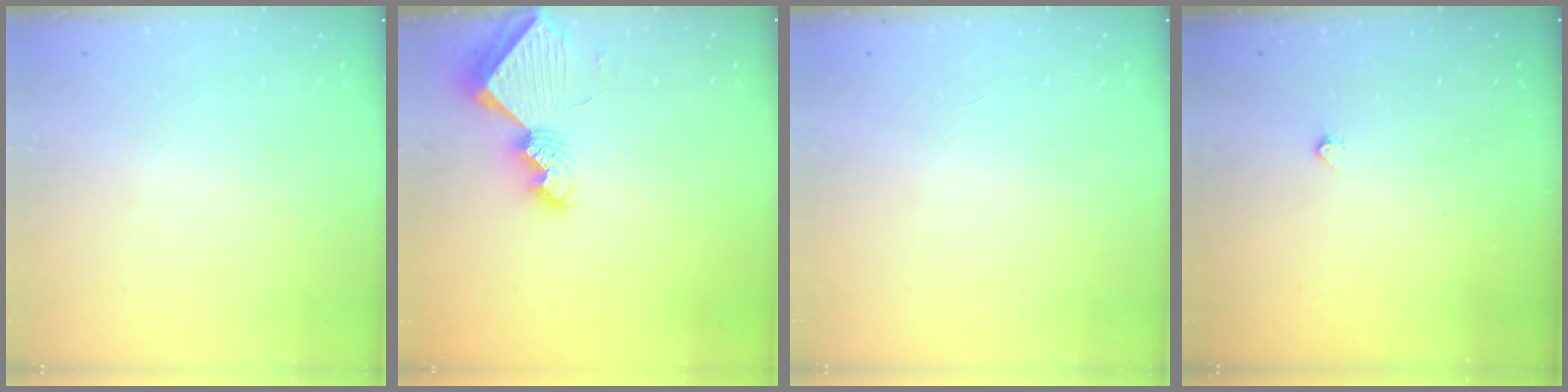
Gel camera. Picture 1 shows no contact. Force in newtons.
{"total": 10.8, "press": 10.7, "slide": 1.2}
{"total": 0.0}
{"total": 2.2, "press": 2.2, "slide": 0.4}